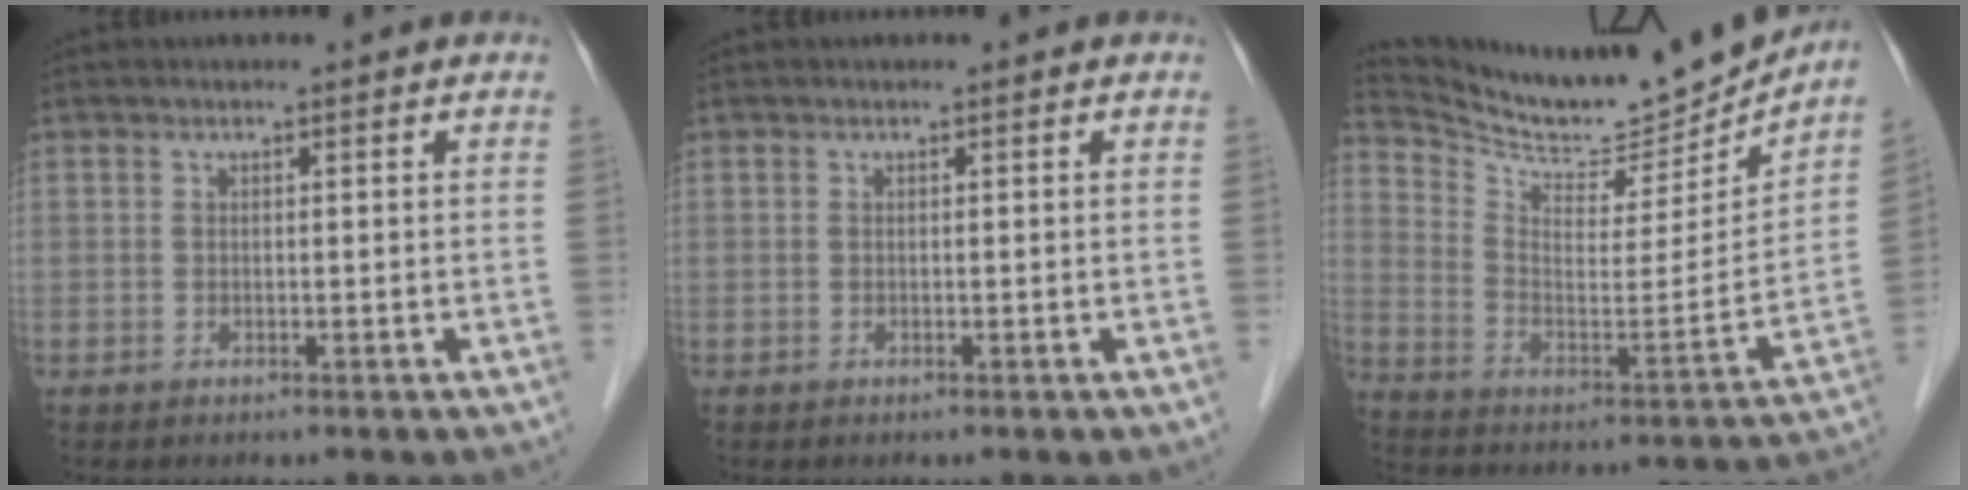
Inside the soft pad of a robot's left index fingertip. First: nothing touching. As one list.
[{"total": 0.0}, {"total": 16.2, "force": [16.0, 1.2, 2.6], "torque": [-0.072, -0.050, 0.257]}]